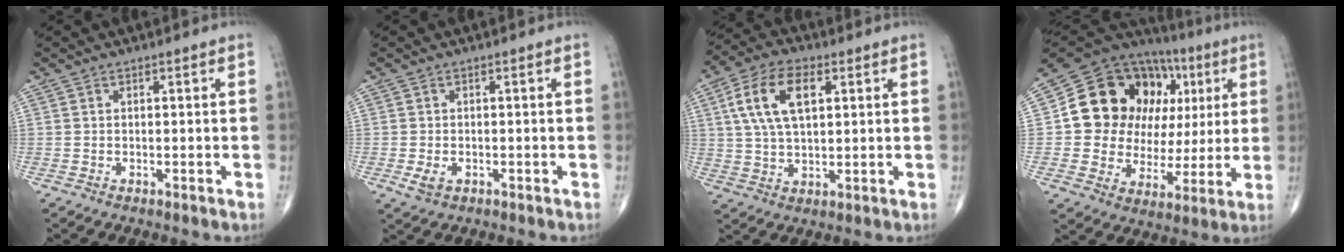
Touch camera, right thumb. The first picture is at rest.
{"total": 2.5, "force": [-0.8, 1.7, 1.7], "torque": [-0.032, -0.003, -0.011]}
{"total": 12.1, "force": [3.6, 6.3, 9.7], "torque": [-0.185, 0.006, 0.067]}
{"total": 23.6, "force": [5.1, 17.8, 14.5], "torque": [-0.164, 0.036, 0.093]}